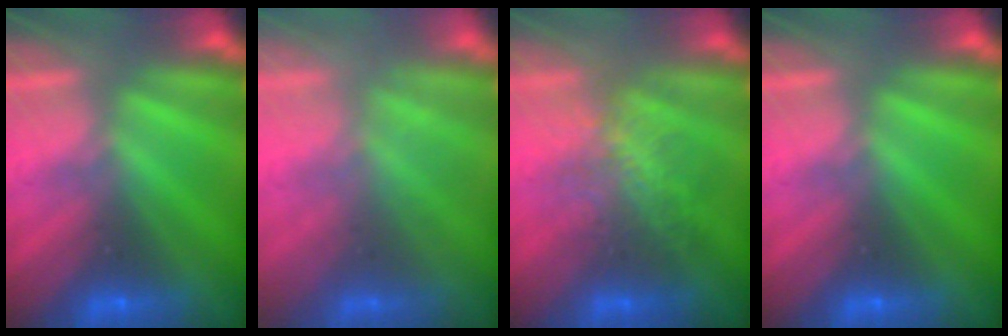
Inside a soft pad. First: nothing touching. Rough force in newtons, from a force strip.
{"total": 2.0}
{"total": 2.8}
{"total": 0.0}